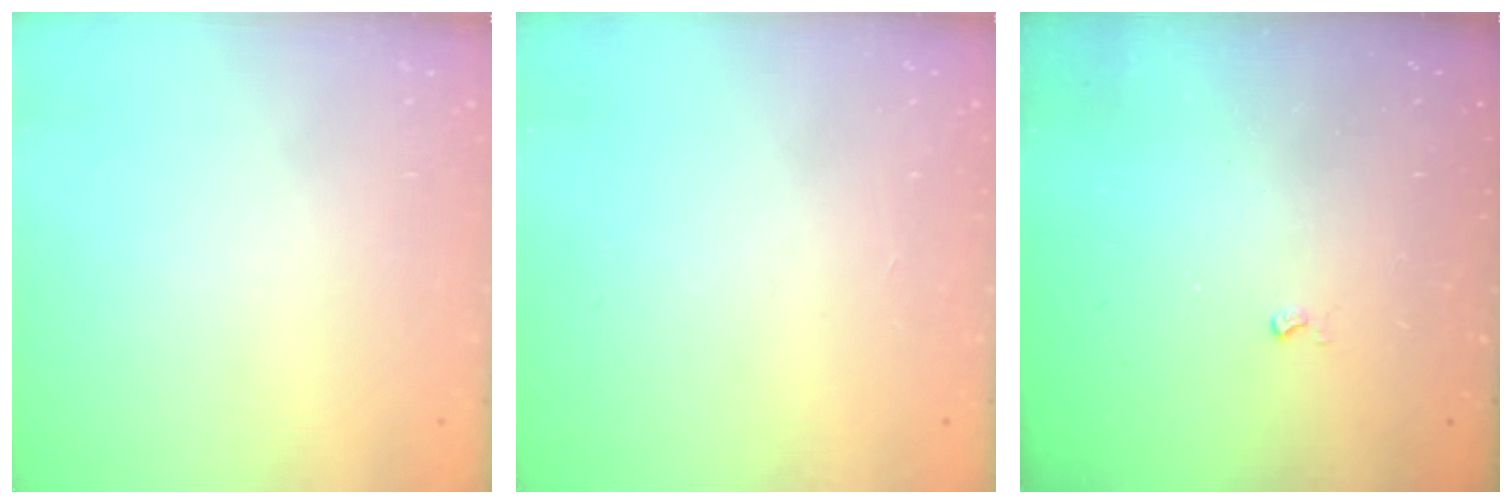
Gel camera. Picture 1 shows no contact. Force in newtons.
{"total": 0.0}
{"total": 2.6, "press": 2.6, "slide": 0.4}